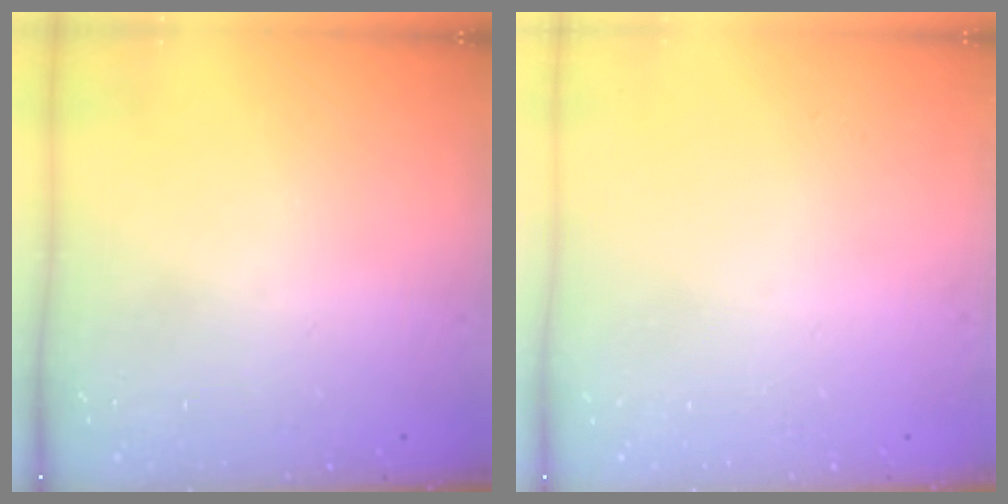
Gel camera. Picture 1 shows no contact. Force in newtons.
{"total": 0.0}